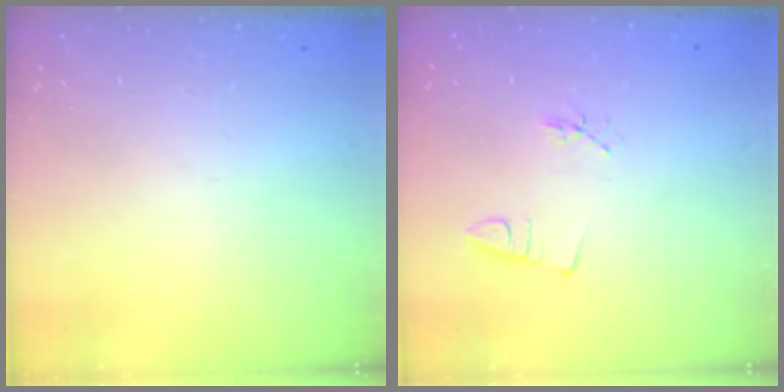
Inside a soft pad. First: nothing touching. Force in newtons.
{"total": 2.6, "press": 2.2, "slide": 1.5}